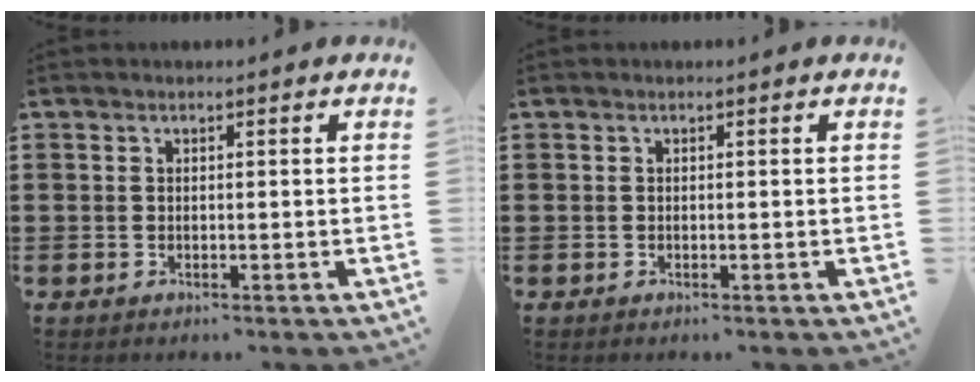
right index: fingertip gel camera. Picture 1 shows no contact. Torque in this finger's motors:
{"motor_torque": [2.14, 0.00, 0.06, 0.02]}